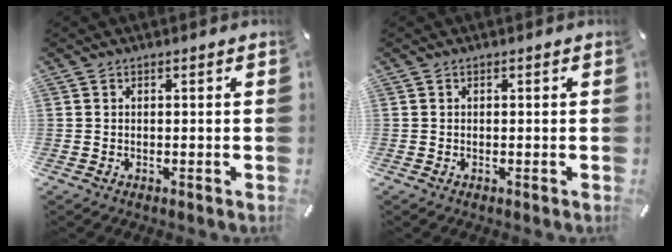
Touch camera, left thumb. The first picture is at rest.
{"total": 0.0}